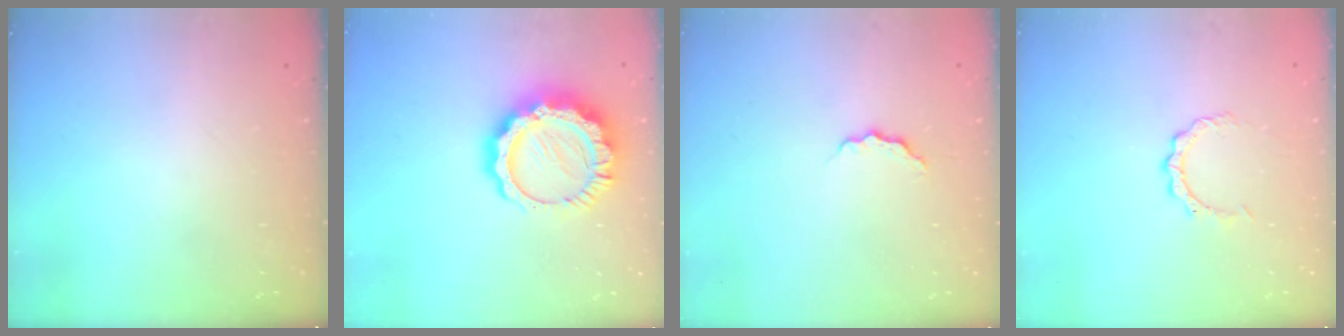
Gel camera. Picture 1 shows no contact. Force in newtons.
{"total": 14.7, "press": 14.6, "slide": 1.3}
{"total": 4.1, "press": 4.1, "slide": 0.4}
{"total": 3.0, "press": 3.0, "slide": 0.2}